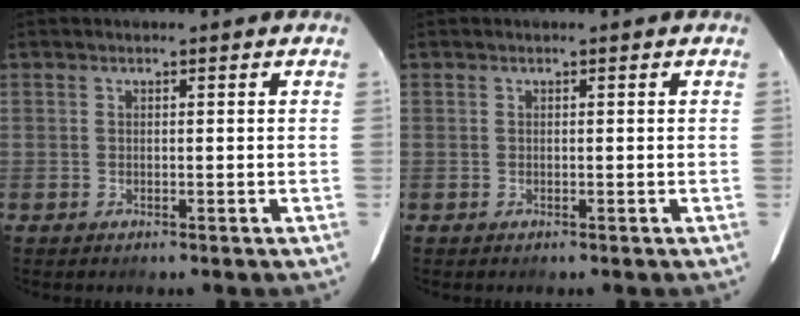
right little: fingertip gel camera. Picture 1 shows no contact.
{"total": 0.0}